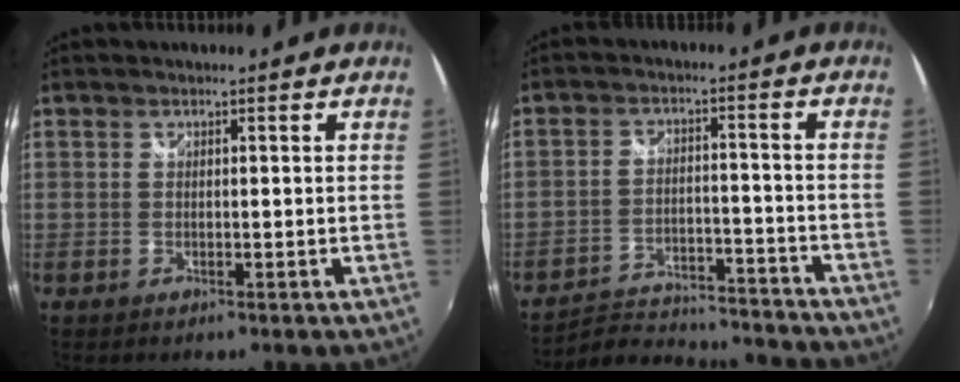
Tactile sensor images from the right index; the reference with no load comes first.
{"total": 18.6, "force": [-17.3, 3.9, 5.5], "torque": [-0.112, 0.006, -0.239]}